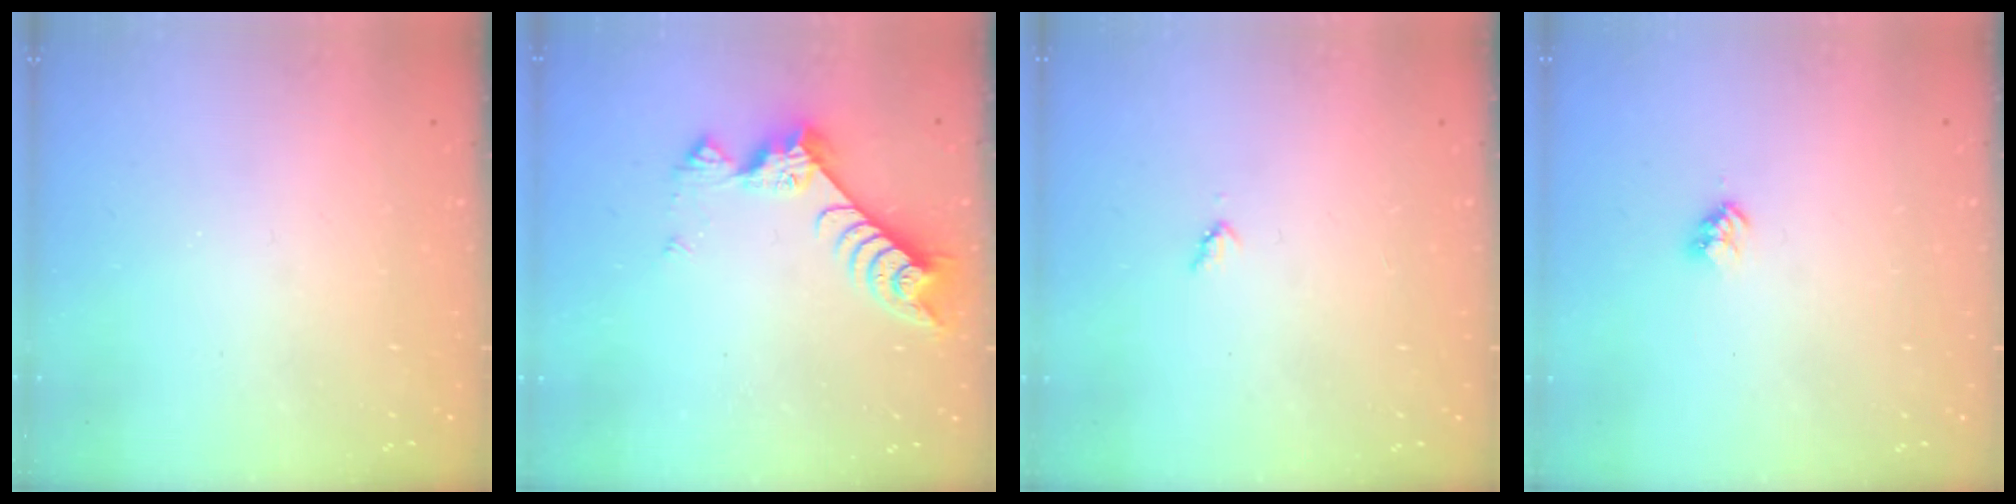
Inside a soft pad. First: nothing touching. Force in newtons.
{"total": 9.0, "press": 9.0, "slide": 1.0}
{"total": 3.0, "press": 3.0, "slide": 0.3}
{"total": 2.8, "press": 2.8, "slide": 0.4}